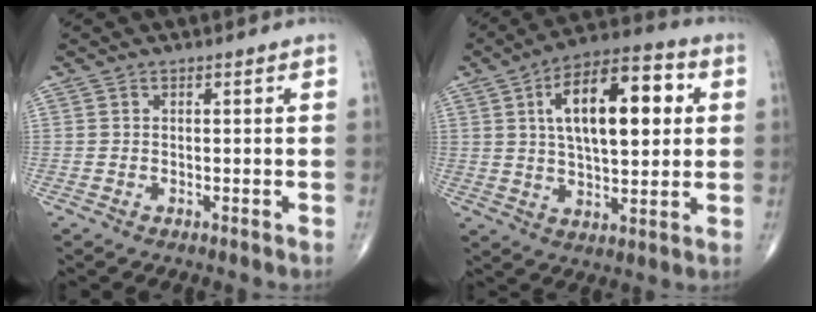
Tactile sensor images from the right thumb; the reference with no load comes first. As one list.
[{"total": 17.9, "force": [4.2, 8.1, 15.5], "torque": [-0.226, 0.011, 0.063]}]